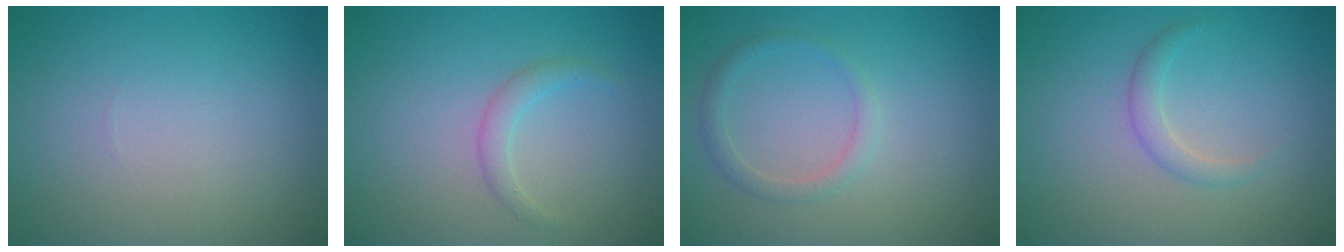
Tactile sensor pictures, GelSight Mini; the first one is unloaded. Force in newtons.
{"total": 1.5, "press": 1.5, "slide": 0.1}
{"total": 1.5, "press": 1.5, "slide": 0.1}
{"total": 1.4, "press": 1.4, "slide": 0.1}